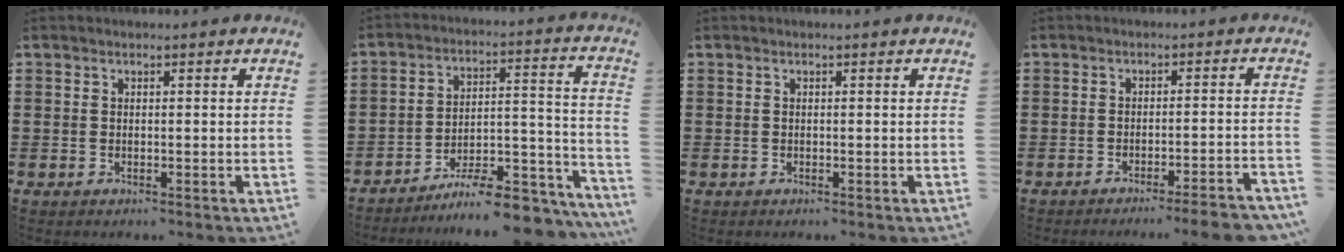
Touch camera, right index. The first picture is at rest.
{"total": 10.3, "force": [-8.9, 1.9, 4.8], "torque": [-0.057, 0.032, -0.167]}
{"total": 0.0}
{"total": 3.6, "force": [-3.1, -0.4, 1.8], "torque": [-0.029, -0.010, -0.059]}